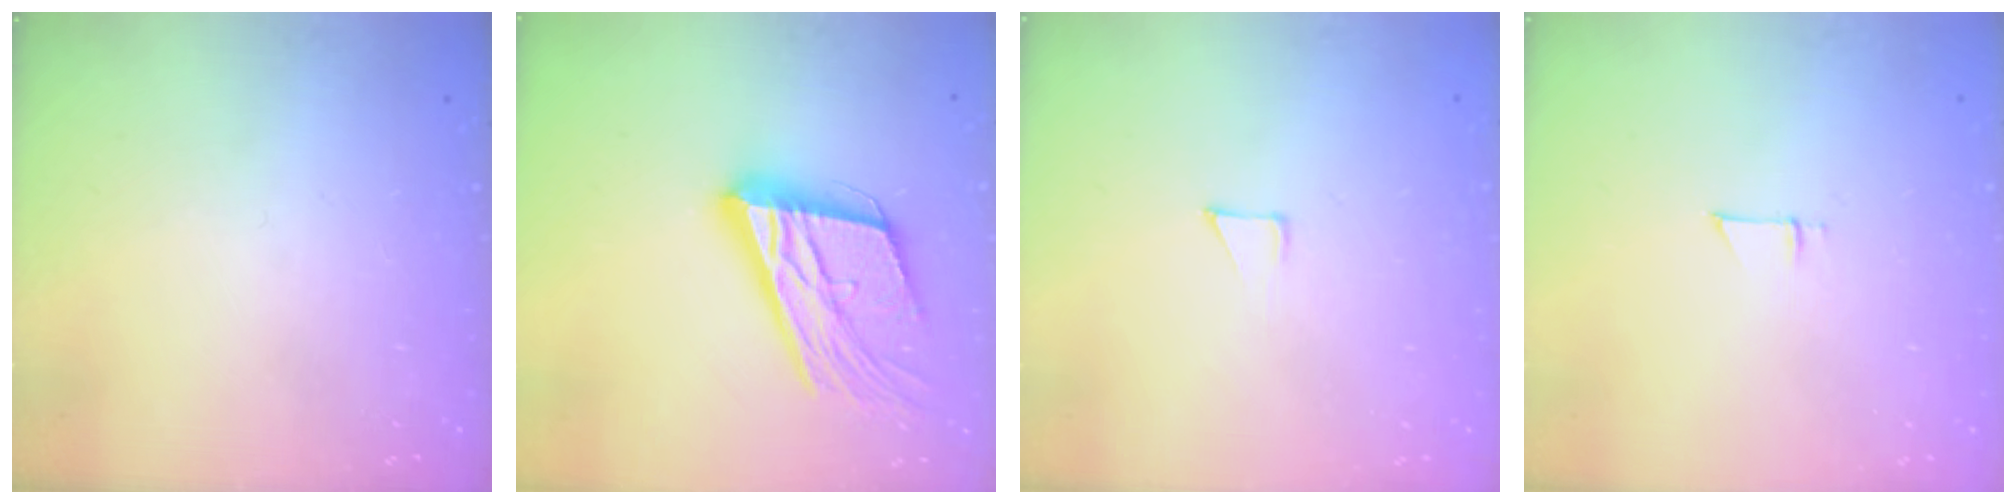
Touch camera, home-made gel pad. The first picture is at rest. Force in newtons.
{"total": 22.7, "press": 22.3, "slide": 4.0}
{"total": 2.8, "press": 2.8, "slide": 0.2}
{"total": 3.5, "press": 3.4, "slide": 0.4}